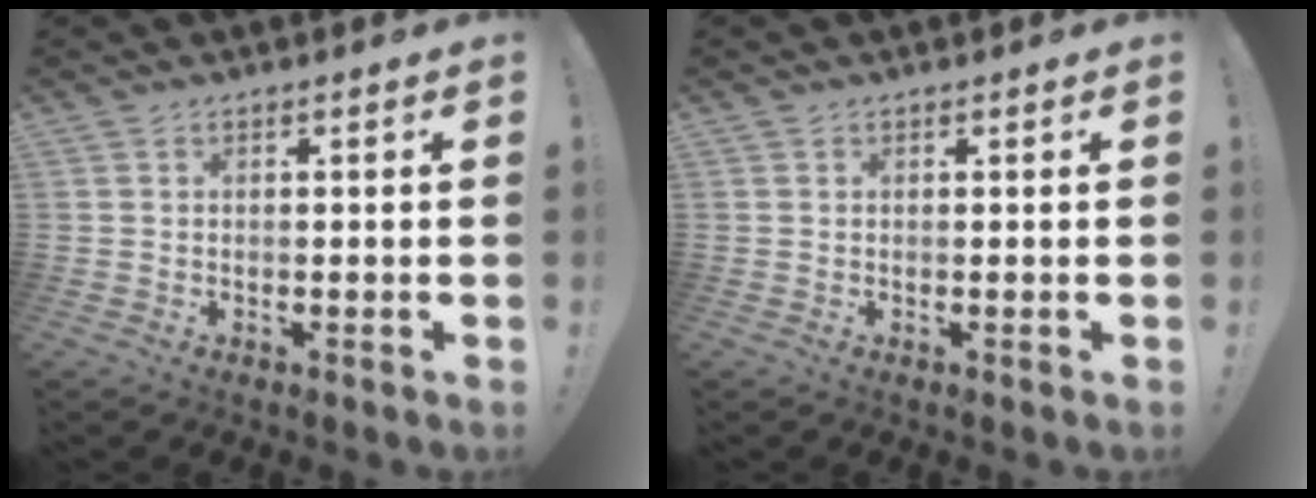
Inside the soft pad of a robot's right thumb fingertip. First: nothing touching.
{"total": 0.0}